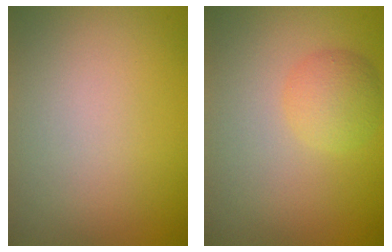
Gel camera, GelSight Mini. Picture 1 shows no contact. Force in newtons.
{"total": 2.7, "press": 2.7, "slide": 0.1}